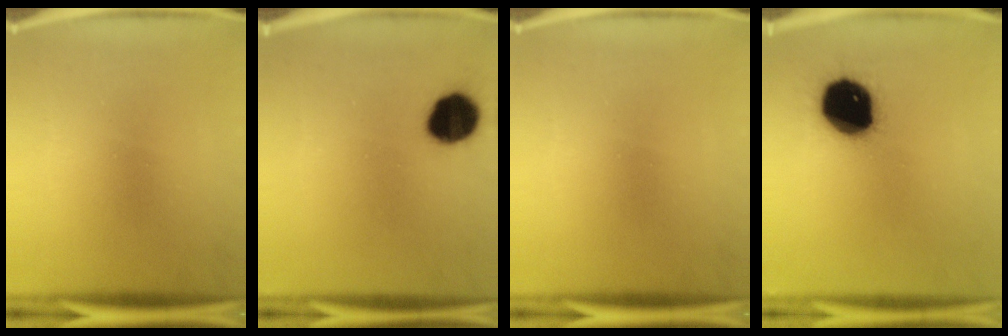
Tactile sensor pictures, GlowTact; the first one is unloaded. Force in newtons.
{"total": 11.7}
{"total": 0.0}
{"total": 19.1}